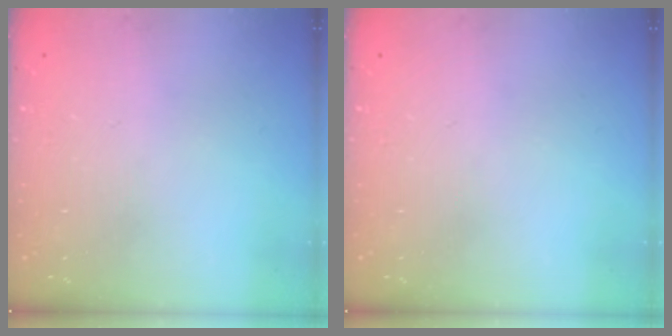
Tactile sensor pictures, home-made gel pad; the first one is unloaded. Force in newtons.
{"total": 0.0}